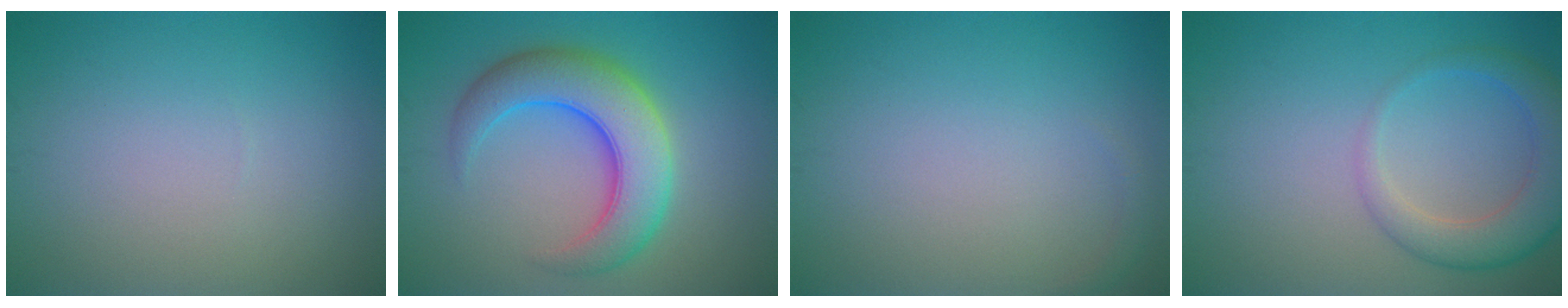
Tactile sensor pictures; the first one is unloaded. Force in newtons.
{"total": 7.9, "press": 7.8, "slide": 0.3}
{"total": 0.6, "press": 0.6, "slide": 0.1}
{"total": 4.6, "press": 4.6, "slide": 0.2}